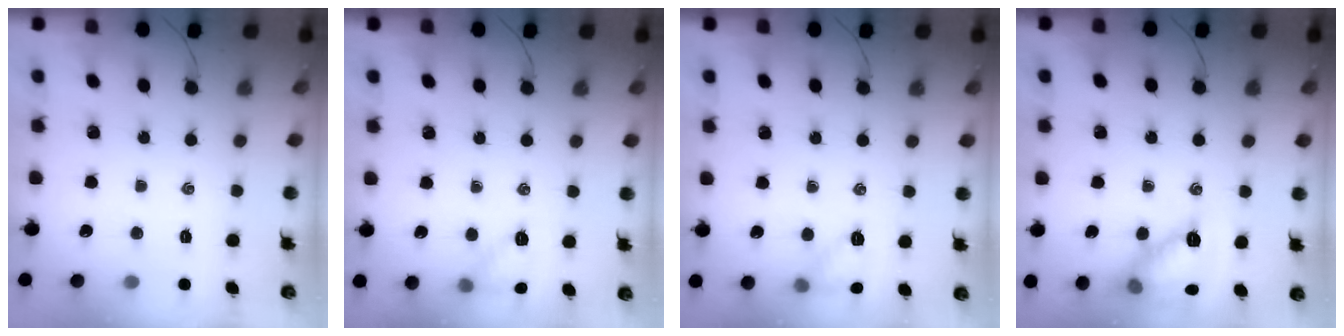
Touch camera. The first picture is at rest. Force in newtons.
{"total": 8.0, "press": 7.9, "slide": 0.8}
{"total": 7.6, "press": 7.6, "slide": 0.5}
{"total": 12.9, "press": 12.9, "slide": 0.3}